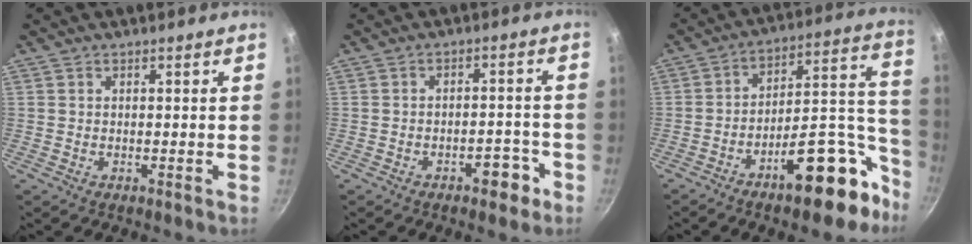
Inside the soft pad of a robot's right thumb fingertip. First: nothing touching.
{"total": 4.9, "force": [-3.0, 2.4, 3.1], "torque": [-0.020, 0.031, -0.033]}
{"total": 21.5, "force": [-11.8, 9.0, 15.5], "torque": [-0.152, 0.094, -0.169]}